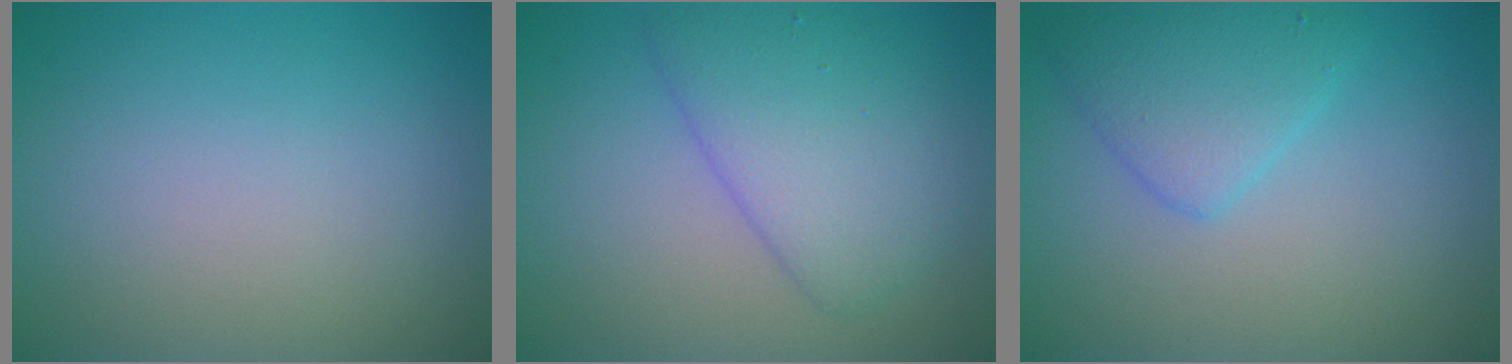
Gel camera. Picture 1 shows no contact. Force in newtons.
{"total": 5.1, "press": 5.1, "slide": 0.3}
{"total": 3.3, "press": 3.3, "slide": 0.1}